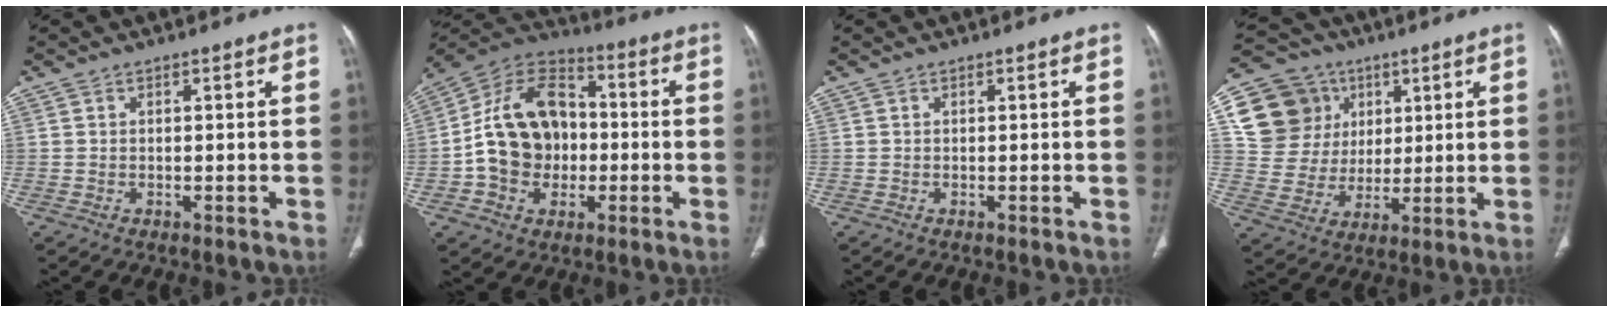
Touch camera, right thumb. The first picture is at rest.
{"total": 17.8, "force": [-1.7, 13.8, 11.2], "torque": [-0.159, 0.034, -0.035]}
{"total": 0.0}
{"total": 16.2, "force": [5.6, 14.2, 5.2], "torque": [-0.066, 0.011, 0.112]}